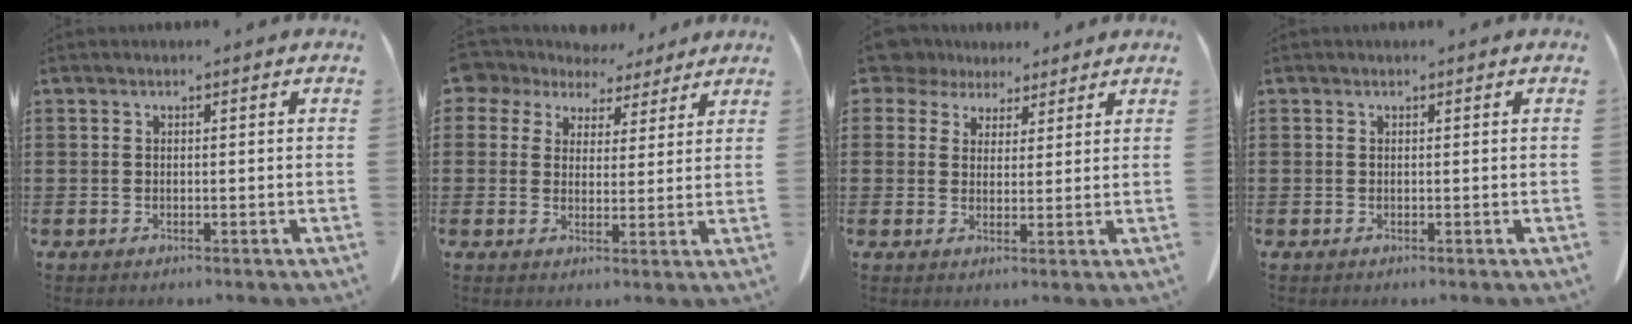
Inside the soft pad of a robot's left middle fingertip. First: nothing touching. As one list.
[{"total": 5.1, "force": [4.1, 2.9, 0.7], "torque": [-0.033, -0.010, 0.071]}, {"total": 5.1, "force": [4.0, 3.1, 0.9], "torque": [-0.035, 0.001, 0.072]}, {"total": 0.0}]